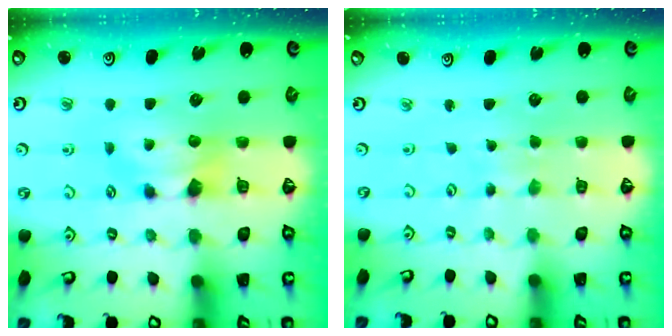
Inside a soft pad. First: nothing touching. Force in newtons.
{"total": 4.8, "press": 4.8, "slide": 0.1}